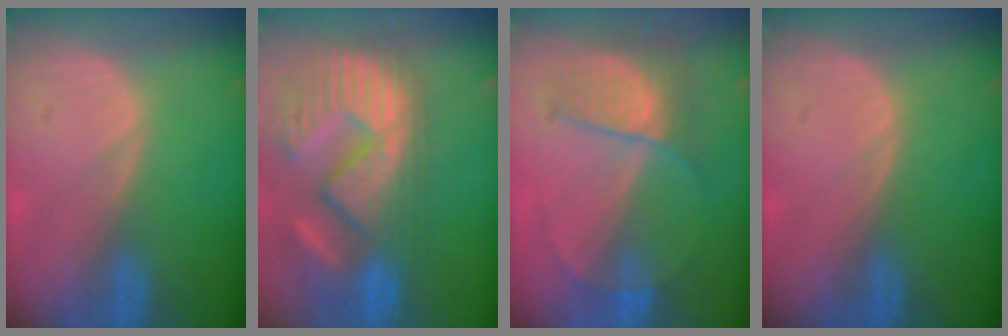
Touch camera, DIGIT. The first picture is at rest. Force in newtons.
{"total": 14.7, "press": 12.4, "slide": 8.0}
{"total": 7.3, "press": 6.2, "slide": 3.8}
{"total": 0.0}